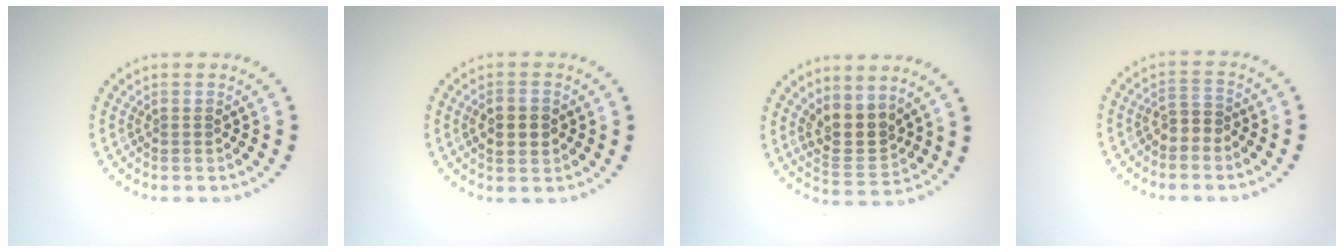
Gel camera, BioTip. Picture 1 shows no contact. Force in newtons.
{"total": 2.6, "press": 2.6, "slide": 0.2}
{"total": 3.4, "press": 3.0, "slide": 1.7}
{"total": 1.7, "press": 1.5, "slide": 0.8}